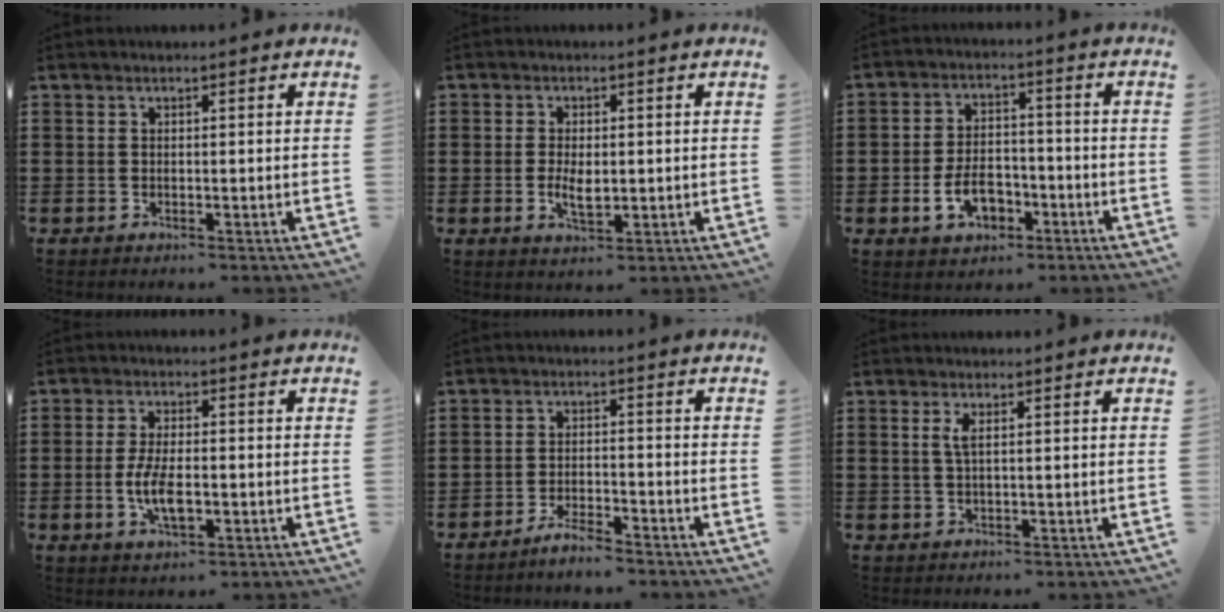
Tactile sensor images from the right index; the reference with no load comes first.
{"total": 3.5, "force": [-0.3, 1.7, 3.0], "torque": [-0.056, 0.003, -0.005]}
{"total": 6.4, "force": [-2.5, 4.0, 4.3], "torque": [-0.077, 0.006, -0.049]}
{"total": 7.0, "force": [-1.8, 2.9, 6.1], "torque": [-0.131, -0.002, -0.036]}
{"total": 3.5, "force": [-3.3, 0.1, 1.0], "torque": [-0.026, 0.004, -0.068]}
{"total": 1.7, "force": [0.5, 0.3, 1.7], "torque": [-0.035, 0.001, 0.007]}